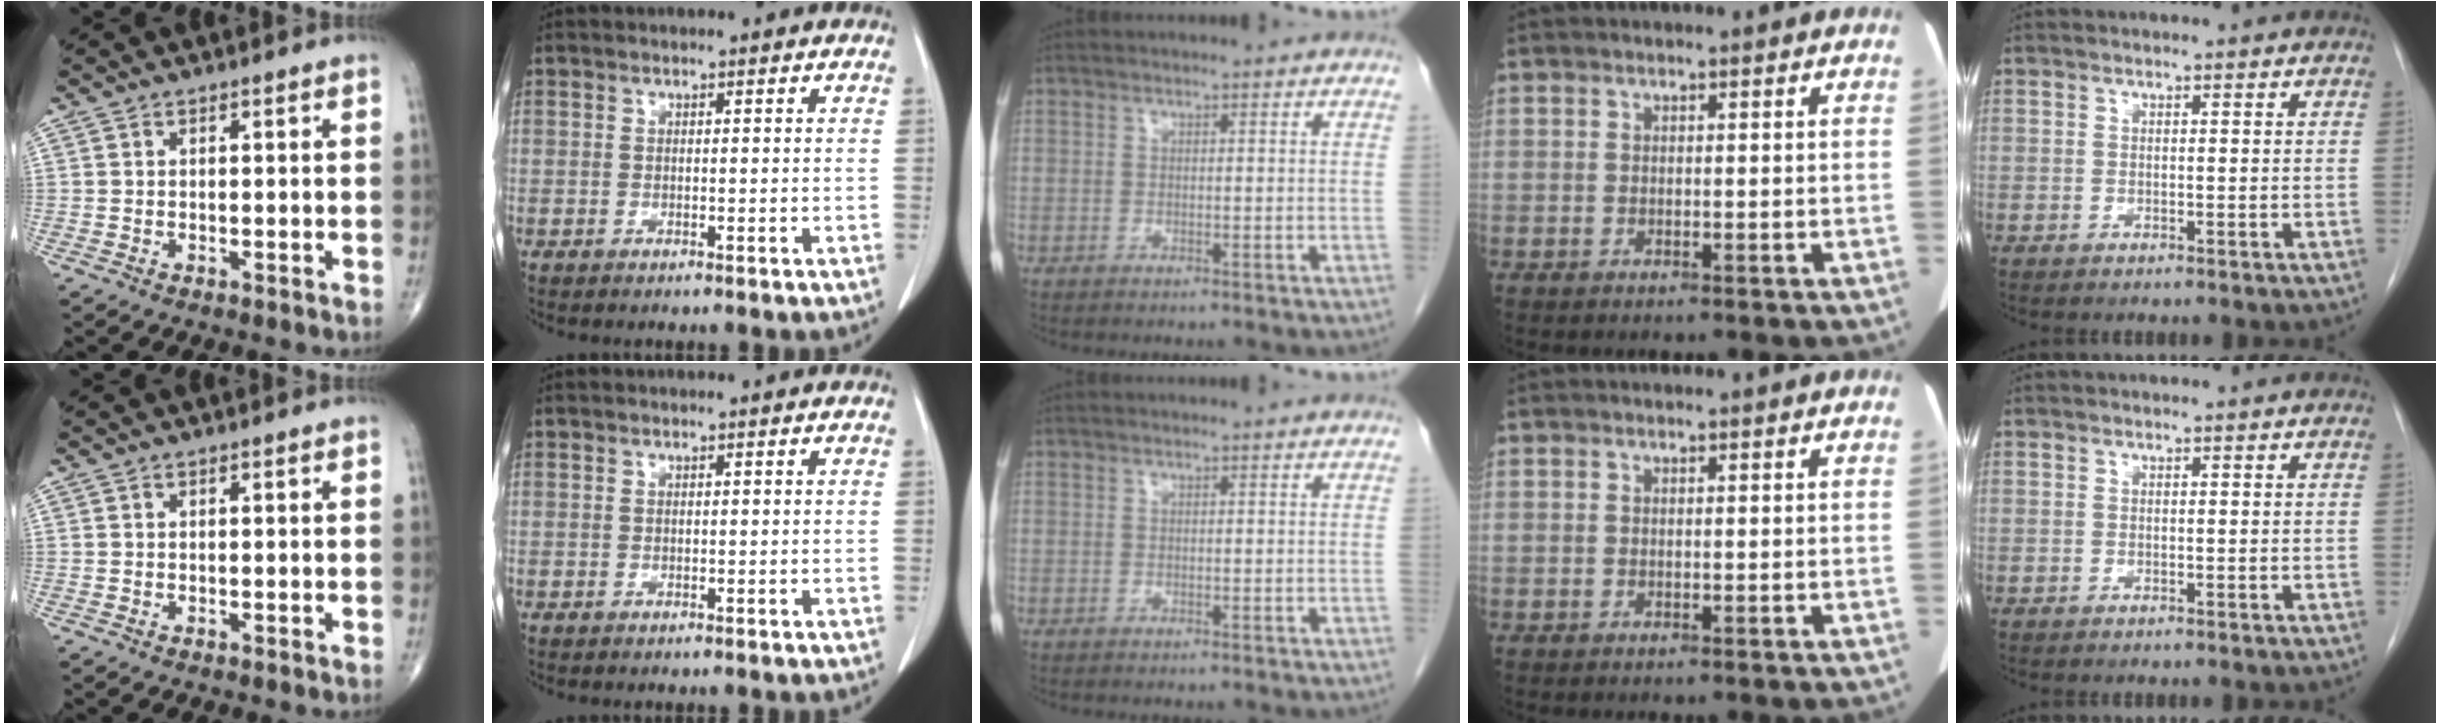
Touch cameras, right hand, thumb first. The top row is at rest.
{}